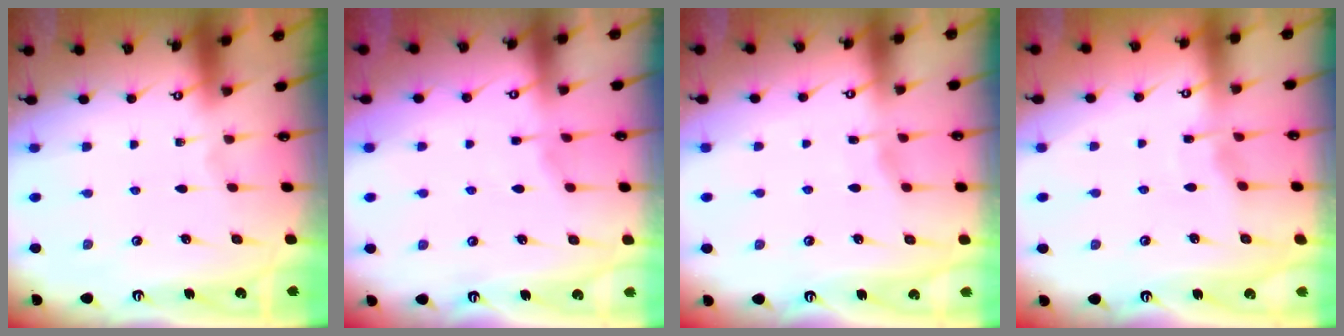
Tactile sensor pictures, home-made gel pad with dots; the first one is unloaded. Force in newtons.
{"total": 2.1, "press": 2.1, "slide": 0.4}
{"total": 2.6, "press": 2.5, "slide": 0.4}
{"total": 3.9, "press": 3.8, "slide": 0.5}